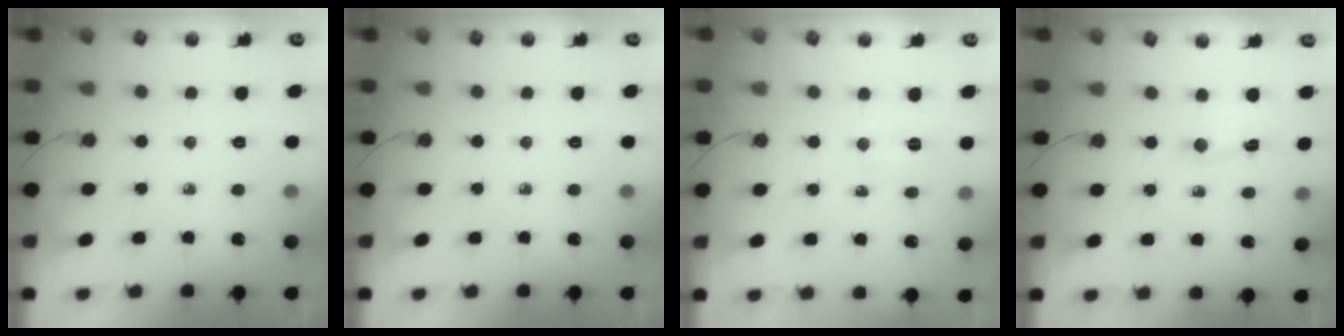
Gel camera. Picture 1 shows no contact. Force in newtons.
{"total": 0.0}
{"total": 2.8, "press": 2.7, "slide": 0.8}
{"total": 3.5, "press": 3.4, "slide": 0.6}